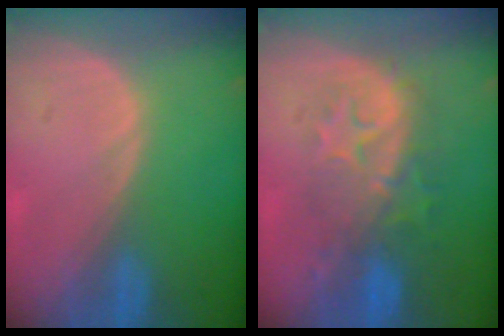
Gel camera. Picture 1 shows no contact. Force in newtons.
{"total": 8.9, "press": 8.5, "slide": 2.7}